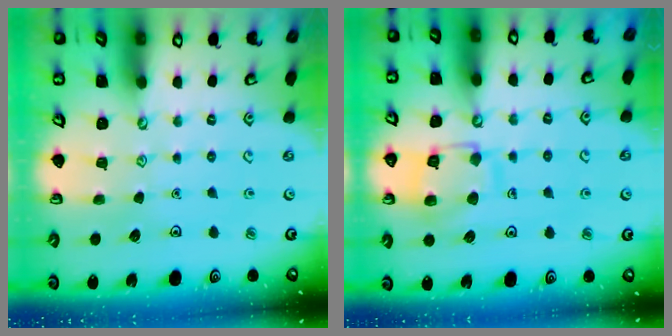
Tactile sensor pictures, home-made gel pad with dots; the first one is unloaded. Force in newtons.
{"total": 11.9, "press": 11.8, "slide": 1.3}